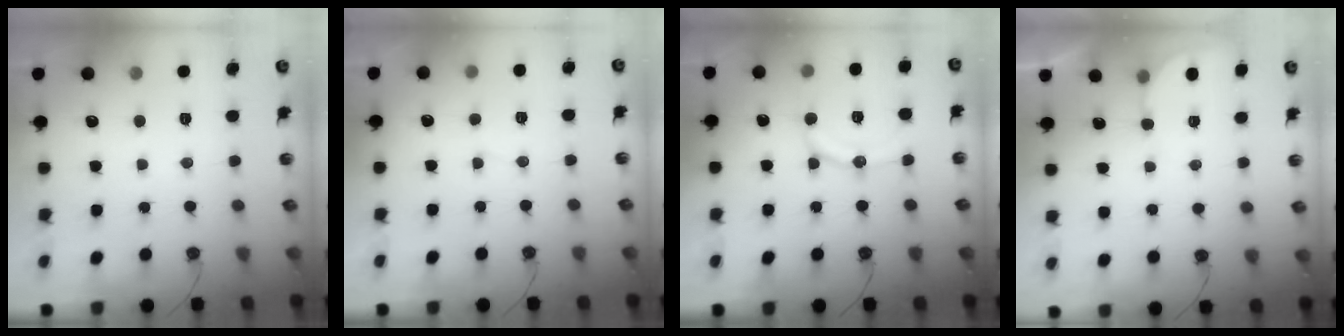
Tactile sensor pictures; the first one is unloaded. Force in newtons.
{"total": 2.8, "press": 2.8, "slide": 0.2}
{"total": 12.6, "press": 12.2, "slide": 3.1}
{"total": 1.9, "press": 1.9, "slide": 0.1}